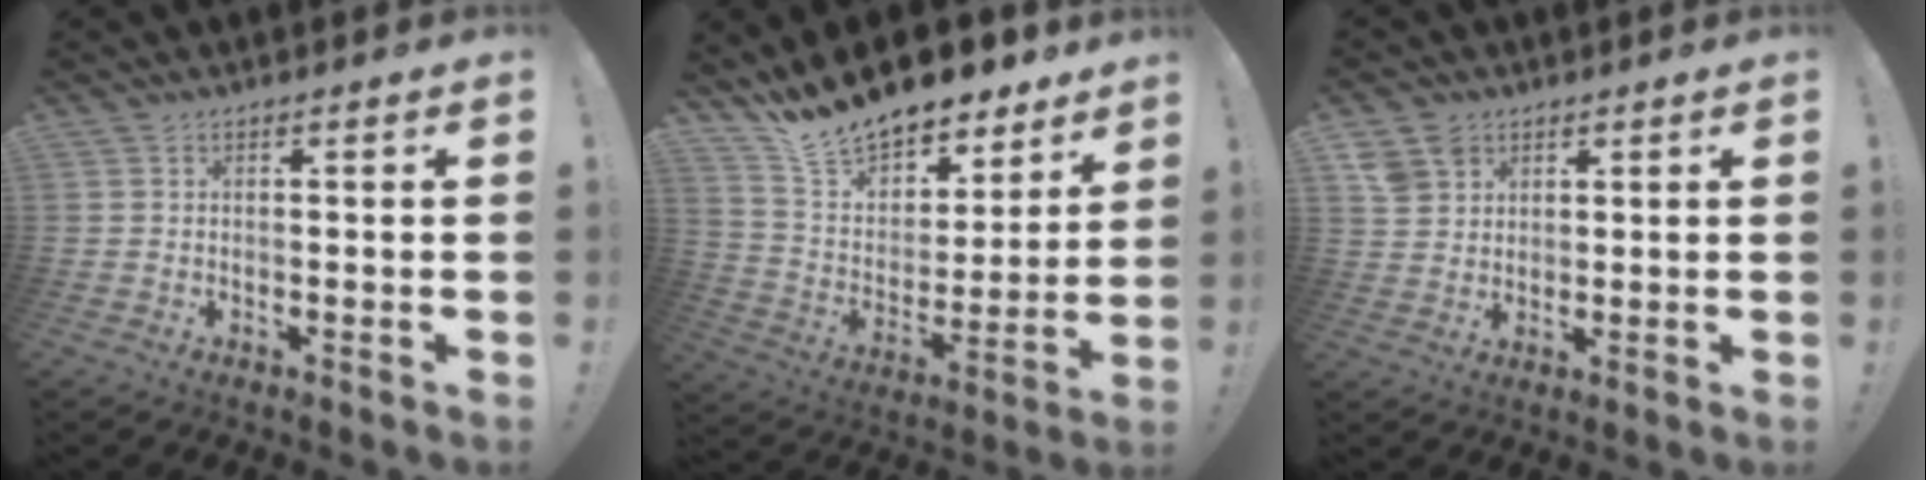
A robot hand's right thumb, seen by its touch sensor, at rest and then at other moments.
{"total": 15.4, "force": [13.7, 5.8, 3.9], "torque": [-0.090, -0.108, 0.250]}
{"total": 6.3, "force": [3.8, 4.8, 1.6], "torque": [-0.021, -0.019, 0.076]}